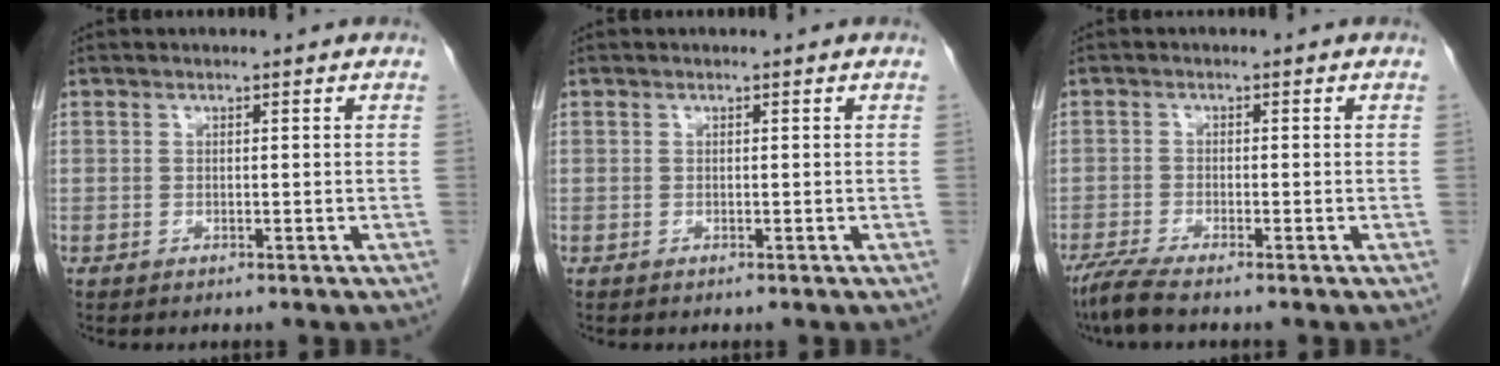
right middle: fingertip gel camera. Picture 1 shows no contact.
{"total": 0.0}
{"total": 3.6, "force": [-3.0, -0.2, 2.0], "torque": [-0.042, -0.011, -0.063]}